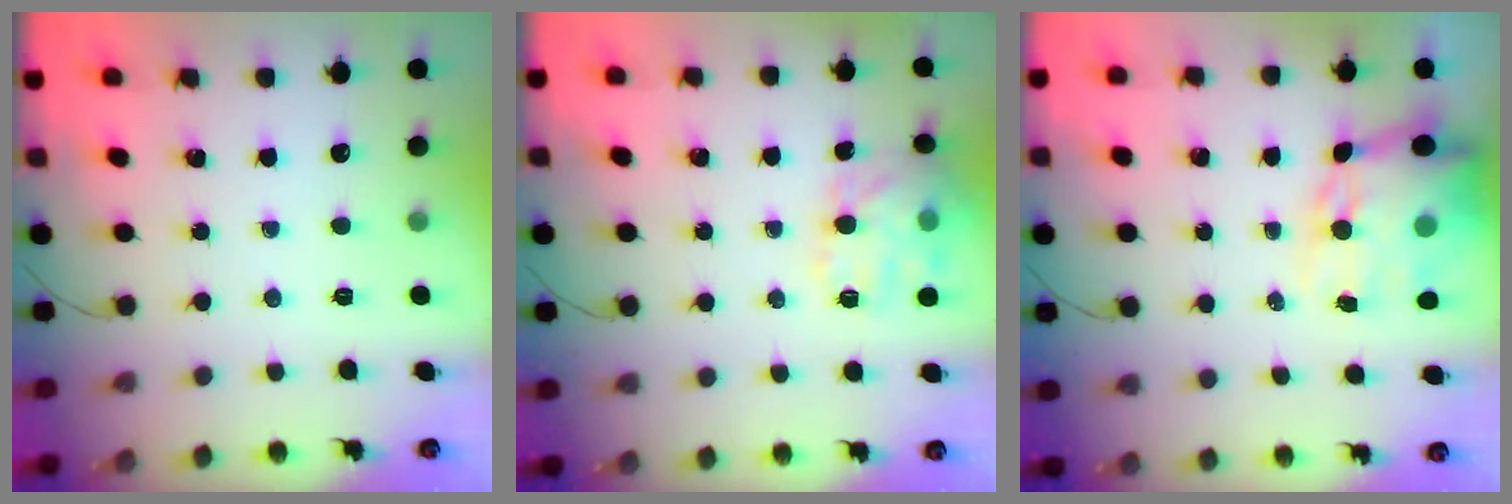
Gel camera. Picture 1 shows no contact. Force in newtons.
{"total": 14.8, "press": 14.7, "slide": 0.6}
{"total": 14.8, "press": 14.4, "slide": 3.4}